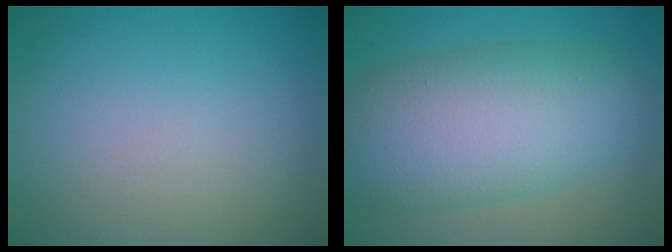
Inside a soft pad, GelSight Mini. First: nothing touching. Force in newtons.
{"total": 10.1, "press": 10.1, "slide": 0.2}